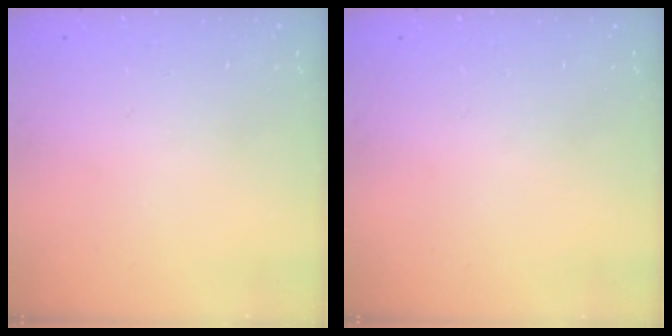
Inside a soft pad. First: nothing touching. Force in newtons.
{"total": 0.0}